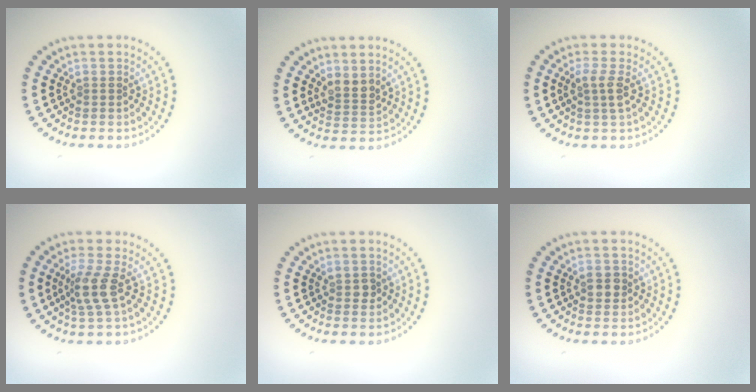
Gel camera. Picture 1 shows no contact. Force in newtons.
{"total": 2.0, "press": 1.7, "slide": 1.2}
{"total": 1.9, "press": 1.6, "slide": 1.0}
{"total": 2.8, "press": 2.1, "slide": 1.8}
{"total": 0.9, "press": 0.9, "slide": 0.2}
{"total": 1.4, "press": 1.4, "slide": 0.3}